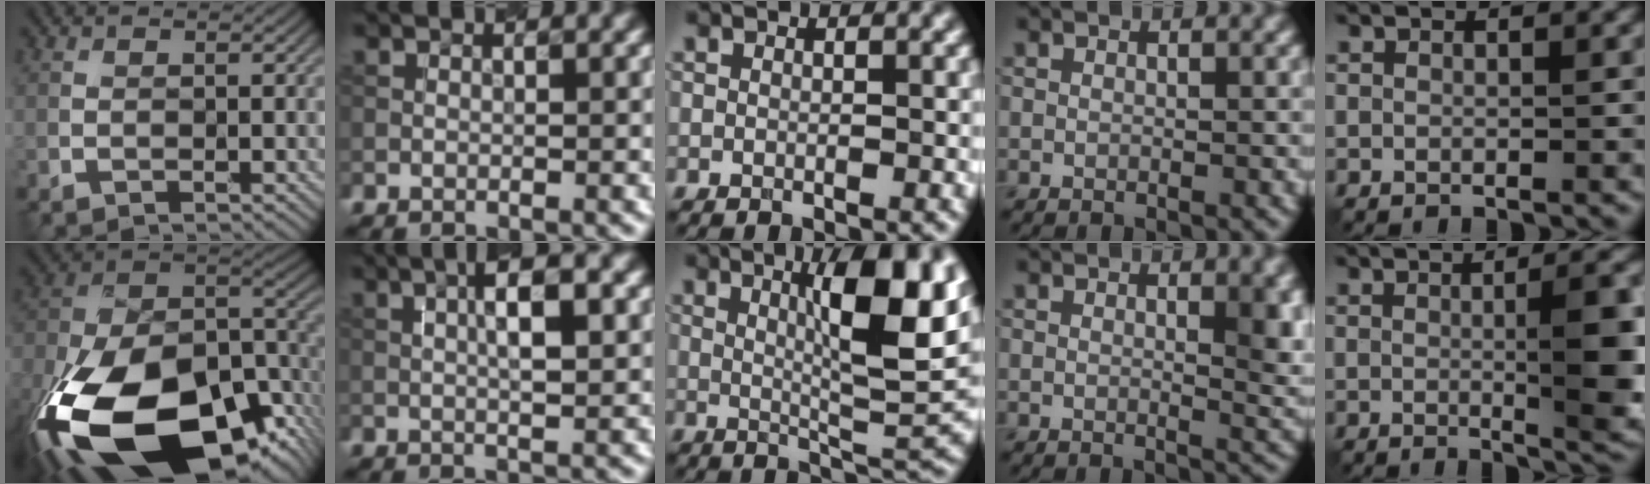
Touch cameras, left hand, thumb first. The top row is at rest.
{"thumb": {"total": 23.1, "force": [-11.3, 11.5, 16.6], "torque": [-0.388, -0.083, -0.144]}, "index": {"total": 4.6, "force": [1.1, 1.1, 4.4], "torque": [-0.073, 0.009, 0.019]}, "middle": {"total": 9.8, "force": [2.9, 2.1, 9.1], "torque": [-0.116, -0.001, 0.054]}, "ring": {"total": 3.9, "force": [1.2, 1.3, 3.6], "torque": [-0.034, -0.002, 0.017]}, "little": {"total": 7.9, "force": [0.1, 2.0, 7.7], "torque": [-0.095, 0.004, 0.000]}}